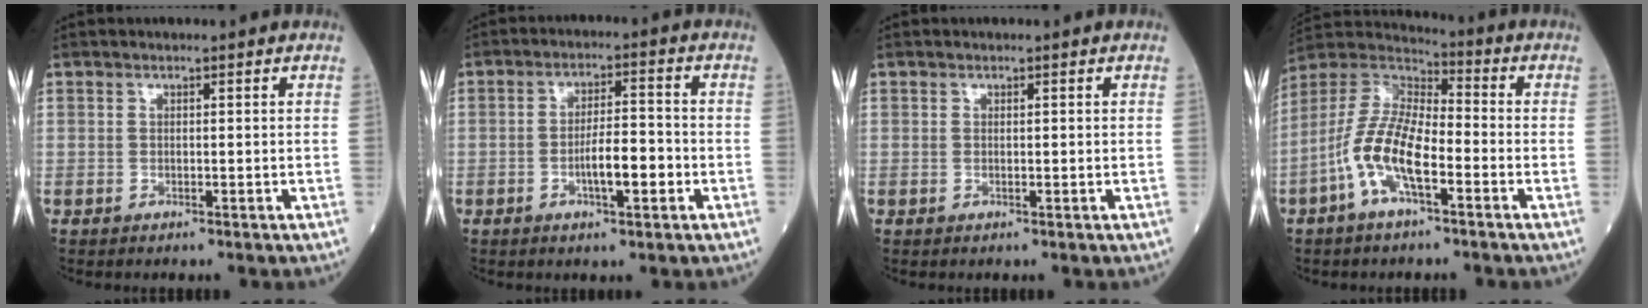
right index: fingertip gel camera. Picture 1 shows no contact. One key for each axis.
{"total": 6.3, "fx": -2.1, "fy": 1.5, "fz": 5.7, "tx": -0.106, "ty": 0.007, "tz": -0.034}
{"total": 0.0}
{"total": 12.1, "fx": -4.5, "fy": 4.1, "fz": 10.5, "tx": -0.237, "ty": 0.011, "tz": -0.091}